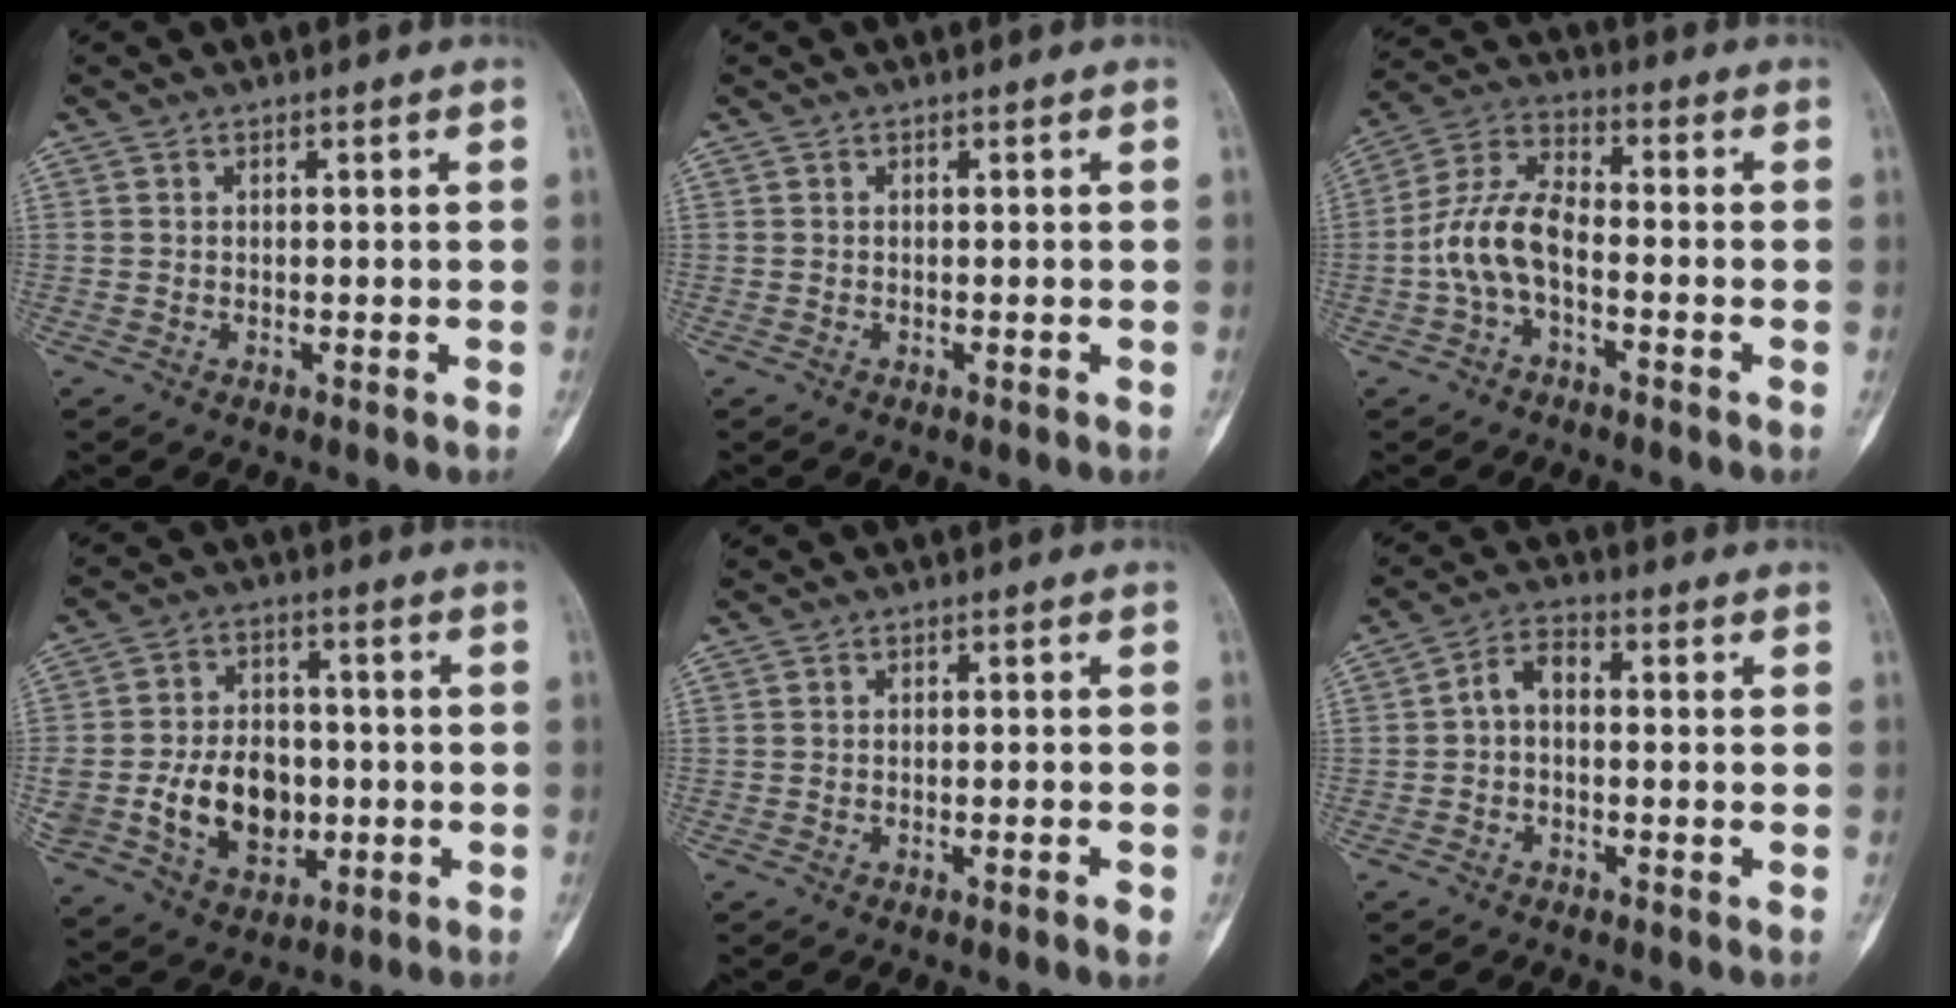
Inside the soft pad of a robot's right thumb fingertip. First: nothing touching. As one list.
[{"total": 0.0}, {"total": 9.6, "force": [-2.3, 4.8, 7.9], "torque": [-0.164, 0.036, -0.055]}, {"total": 15.9, "force": [-2.3, 11.8, 10.4], "torque": [-0.158, 0.017, -0.021]}, {"total": 1.6, "force": [-0.8, 0.0, 1.4], "torque": [-0.029, 0.001, -0.010]}, {"total": 4.3, "force": [-0.4, 2.6, 3.5], "torque": [-0.055, 0.019, -0.020]}]